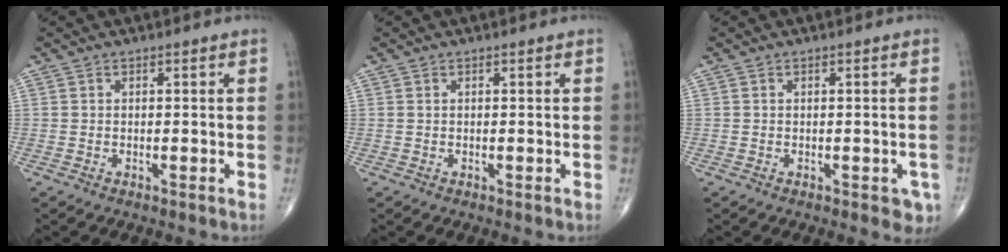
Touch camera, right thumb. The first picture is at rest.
{"total": 0.0}
{"total": 2.8, "force": [-1.0, 1.5, 2.1], "torque": [-0.003, 0.002, -0.010]}